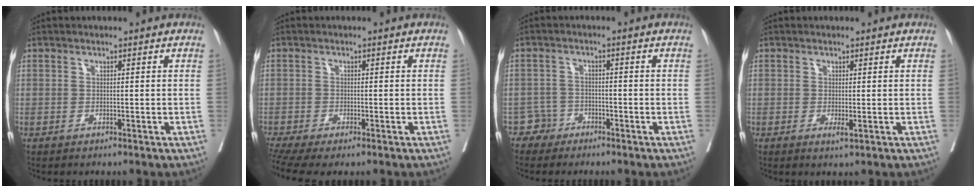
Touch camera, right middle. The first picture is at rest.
{"total": 5.6, "force": [-4.2, 1.1, 3.6], "torque": [-0.066, -0.010, -0.076]}
{"total": 2.5, "force": [-1.9, 1.5, -0.8], "torque": [0.013, 0.008, -0.038]}
{"total": 1.1, "force": [-0.2, 0.2, 1.1], "torque": [-0.019, -0.006, 0.000]}